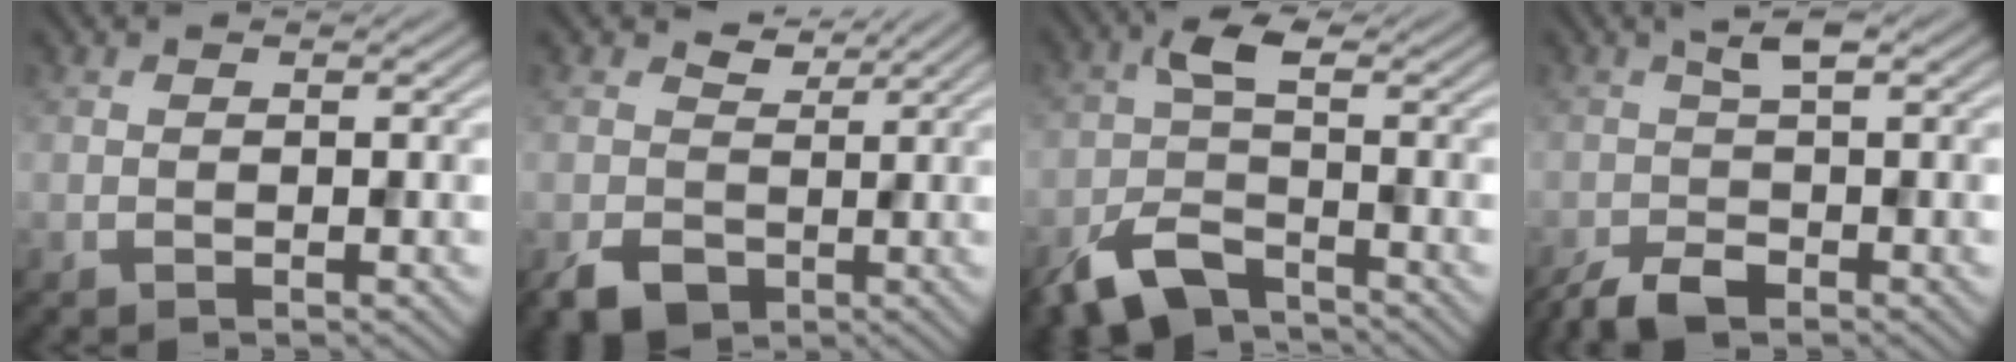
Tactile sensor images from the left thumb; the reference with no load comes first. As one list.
[{"total": 5.4, "force": [0.0, 4.6, 2.9], "torque": [-0.059, -0.017, 0.000]}, {"total": 6.9, "force": [-4.3, 3.0, 4.5], "torque": [-0.088, 0.000, -0.093]}, {"total": 4.0, "force": [-1.8, 1.3, 3.3], "torque": [-0.070, -0.001, -0.041]}]